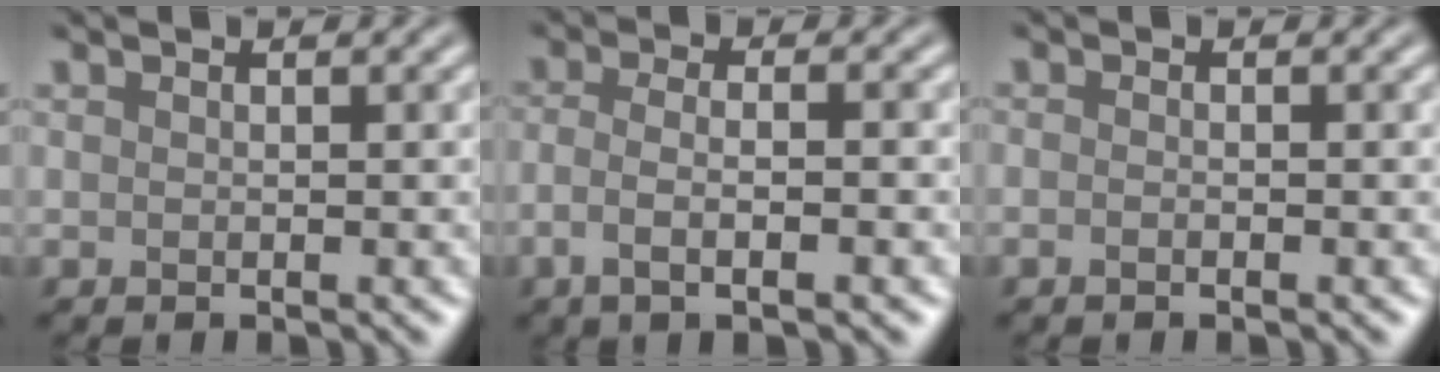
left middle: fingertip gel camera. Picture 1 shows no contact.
{"total": 3.9, "force": [-1.2, 1.3, 3.4], "torque": [-0.059, -0.003, -0.026]}
{"total": 0.6, "force": [-0.3, 0.3, 0.5], "torque": [-0.007, -0.003, -0.008]}